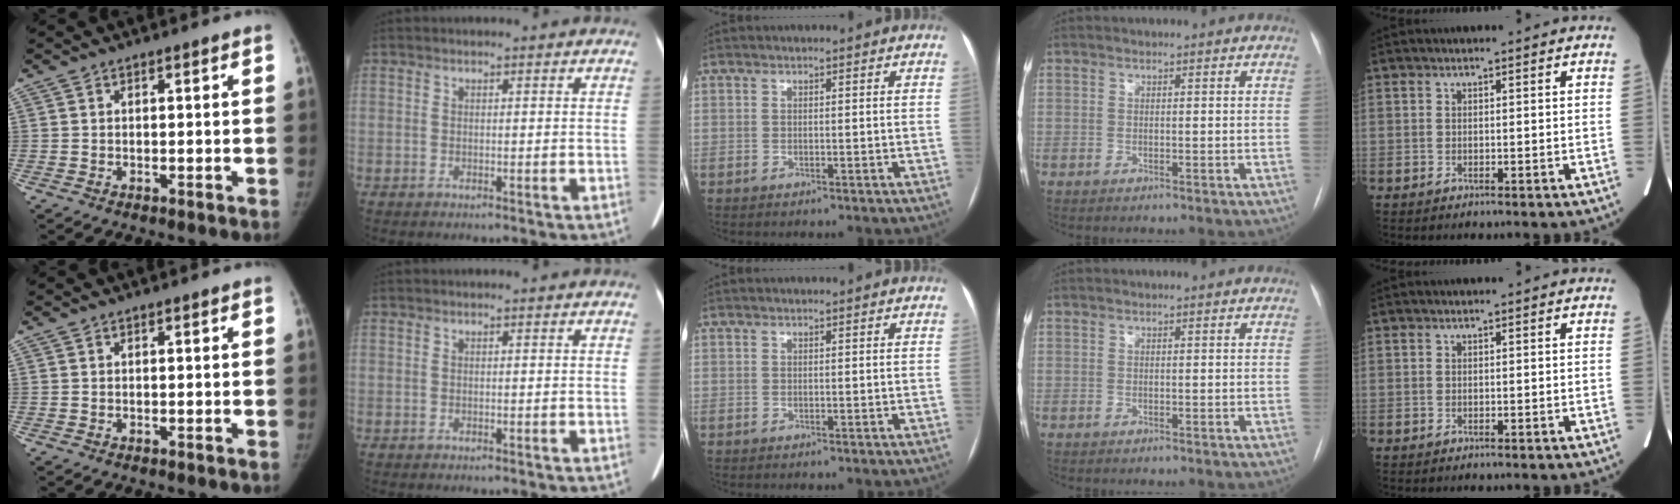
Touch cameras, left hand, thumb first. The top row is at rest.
{}